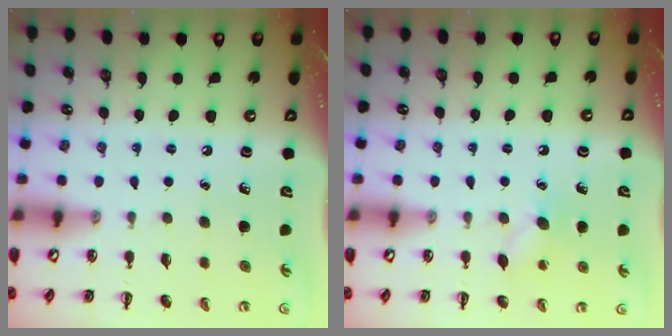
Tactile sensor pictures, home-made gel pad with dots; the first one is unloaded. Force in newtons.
{"total": 6.4, "press": 6.3, "slide": 1.4}